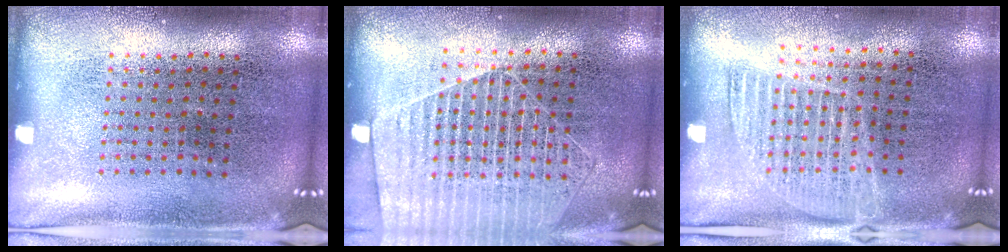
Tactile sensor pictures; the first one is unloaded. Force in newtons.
{"total": 1.8, "press": 1.6, "slide": 0.7}
{"total": 1.3, "press": 1.1, "slide": 0.6}